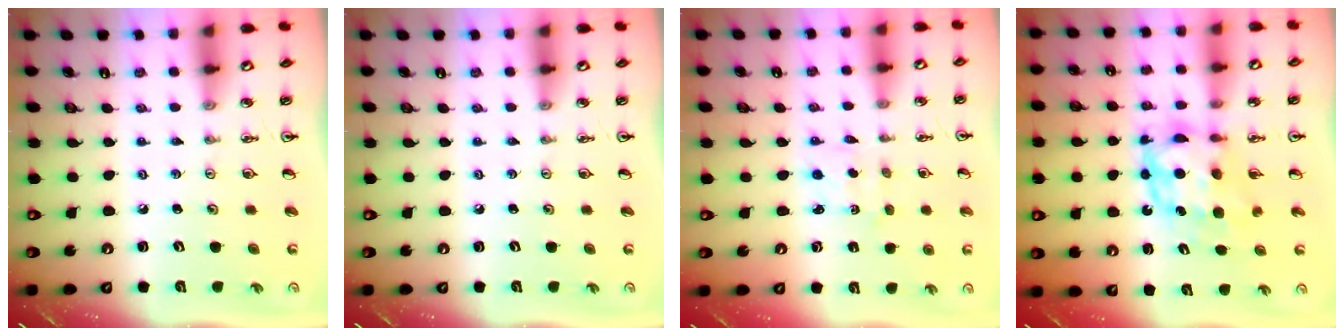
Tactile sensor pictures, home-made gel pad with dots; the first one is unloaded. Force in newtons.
{"total": 0.0}
{"total": 1.7, "press": 1.5, "slide": 0.8}
{"total": 7.1, "press": 7.1, "slide": 0.9}